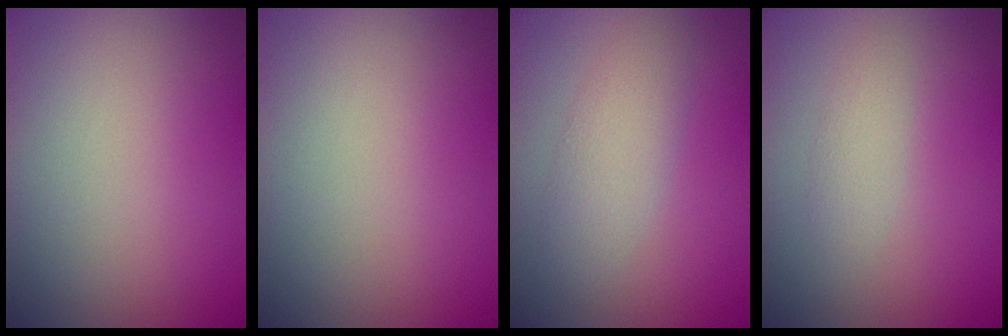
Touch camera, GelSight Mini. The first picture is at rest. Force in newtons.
{"total": 0.0}
{"total": 2.8, "press": 2.8, "slide": 0.0}
{"total": 1.4, "press": 1.4, "slide": 0.1}